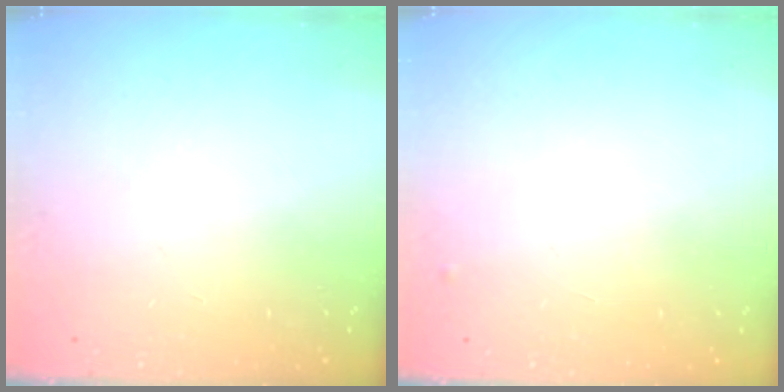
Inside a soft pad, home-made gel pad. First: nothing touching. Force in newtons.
{"total": 4.5, "press": 4.4, "slide": 0.6}